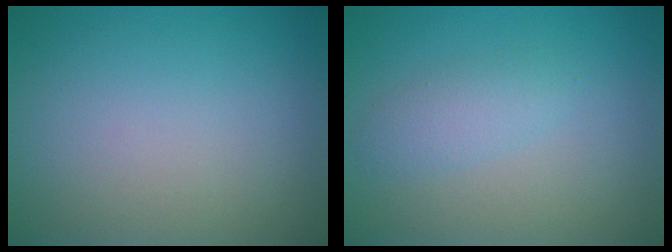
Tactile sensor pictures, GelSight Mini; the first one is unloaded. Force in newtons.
{"total": 2.0, "press": 2.0, "slide": 0.1}